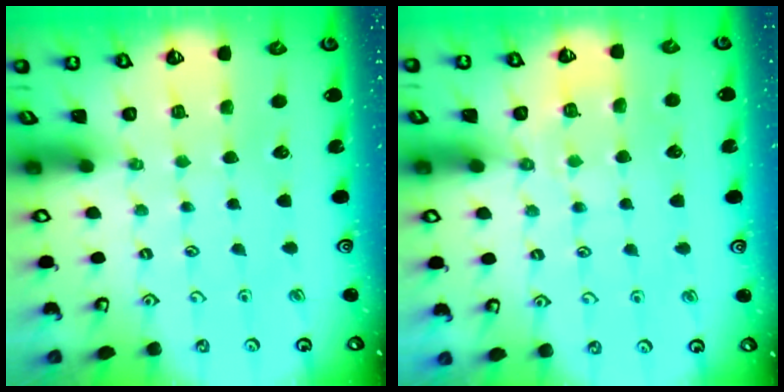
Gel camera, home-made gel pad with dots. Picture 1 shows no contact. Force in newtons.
{"total": 6.1, "press": 6.1, "slide": 0.9}